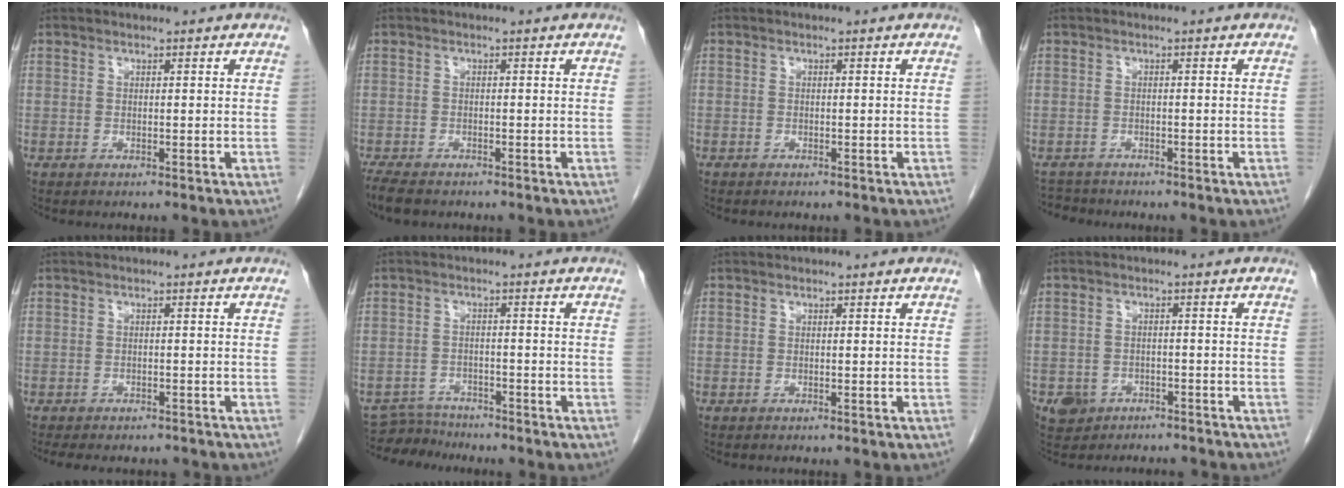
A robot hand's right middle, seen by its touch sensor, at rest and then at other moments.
{"total": 4.8, "force": [-3.9, 1.5, 2.3], "torque": [-0.043, -0.012, -0.062]}
{"total": 0.5, "force": [-0.4, 0.3, 0.1], "torque": [-0.005, 0.002, -0.007]}
{"total": 2.6, "force": [-2.5, 0.7, -0.4], "torque": [0.006, -0.008, -0.043]}
{"total": 8.5, "force": [-7.4, 2.9, 3.1], "torque": [-0.044, -0.003, -0.091]}
{"total": 4.5, "force": [-4.4, 0.9, -0.6], "torque": [0.010, -0.005, -0.075]}
{"total": 0.0}
{"total": 4.3, "force": [-3.2, 2.8, 0.5], "torque": [-0.011, 0.009, -0.046]}